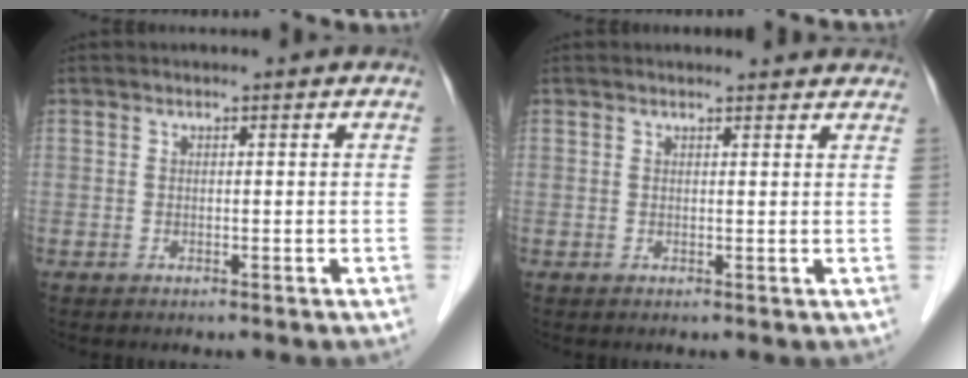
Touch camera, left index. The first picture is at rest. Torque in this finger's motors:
{"motor_torque": [0.26, -0.44, -0.01, -0.02]}